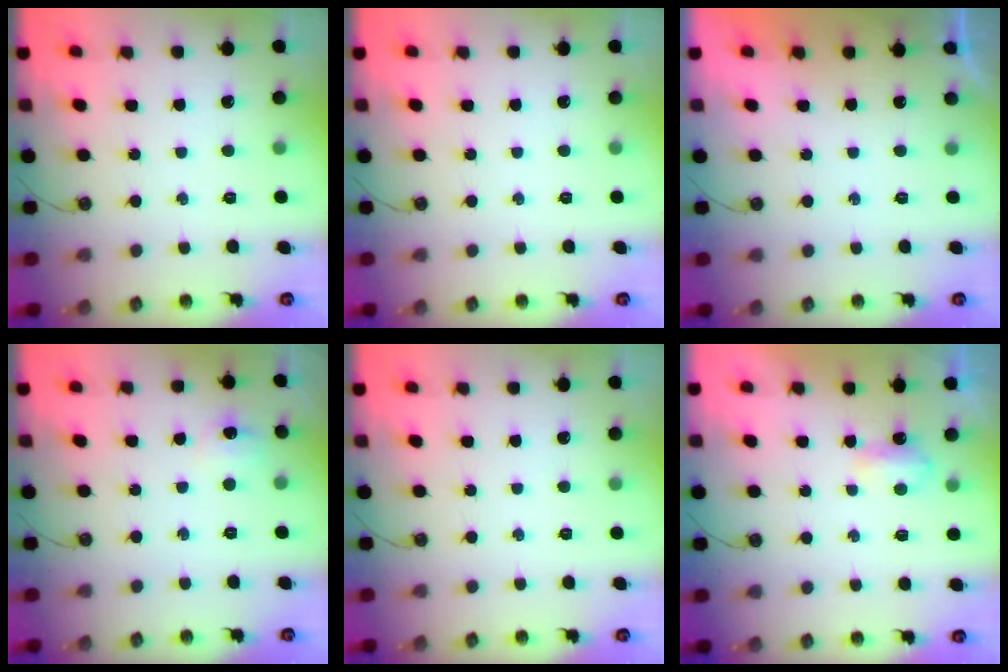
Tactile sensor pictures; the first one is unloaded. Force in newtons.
{"total": 0.0}
{"total": 0.0}
{"total": 7.4, "press": 7.3, "slide": 0.8}
{"total": 0.0}
{"total": 3.4, "press": 3.3, "slide": 0.4}